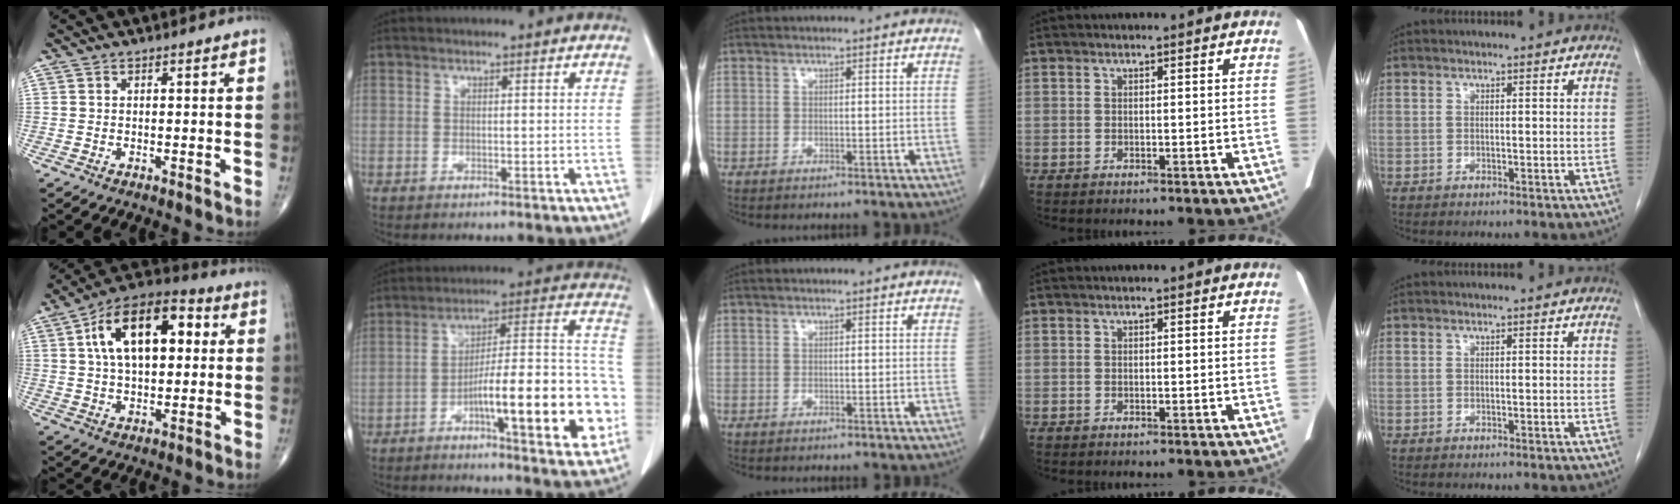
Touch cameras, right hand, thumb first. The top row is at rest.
{"thumb": {"total": 17.8, "force": [4.1, 9.6, 14.5], "torque": [-0.218, 0.023, 0.058]}, "index": {"total": 19.7, "force": [-6.0, 3.7, 18.3], "torque": [-0.227, 0.029, -0.081]}}